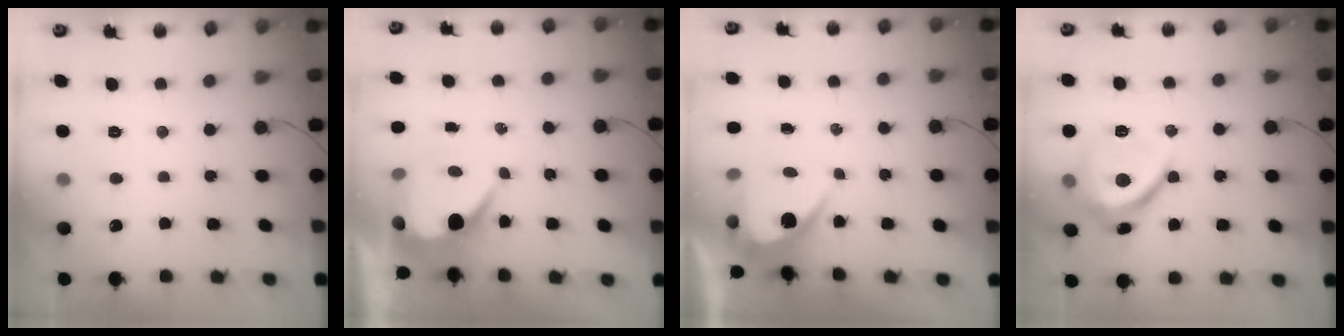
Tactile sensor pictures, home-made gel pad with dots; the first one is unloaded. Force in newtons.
{"total": 8.5, "press": 8.4, "slide": 0.9}
{"total": 5.7, "press": 5.7, "slide": 0.1}
{"total": 9.8, "press": 9.7, "slide": 1.3}